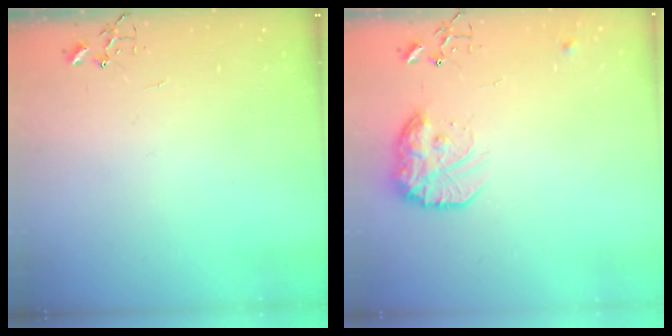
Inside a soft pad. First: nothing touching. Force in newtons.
{"total": 15.0, "press": 15.0, "slide": 1.2}